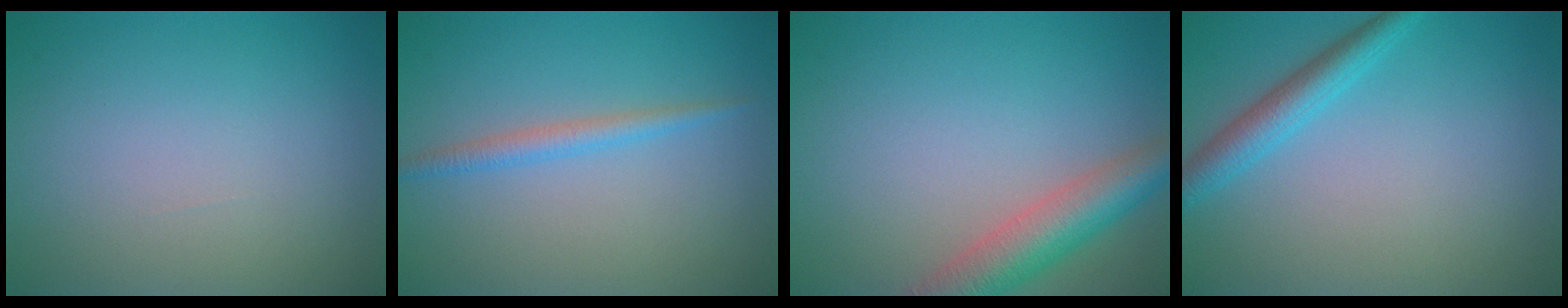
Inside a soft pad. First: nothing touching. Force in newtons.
{"total": 1.7, "press": 1.7, "slide": 0.1}
{"total": 5.3, "press": 5.3, "slide": 0.4}
{"total": 3.0, "press": 3.0, "slide": 0.0}